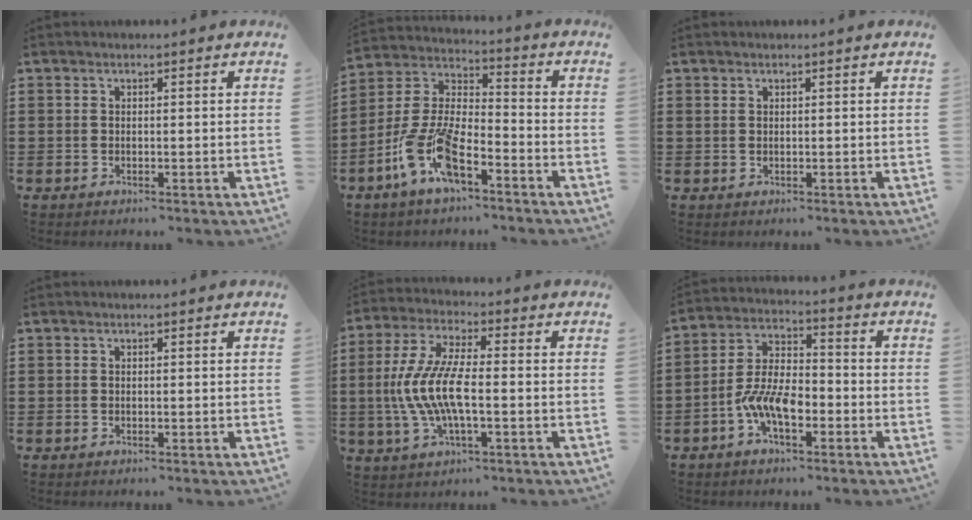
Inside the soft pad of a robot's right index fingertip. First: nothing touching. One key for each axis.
{"total": 11.3, "fx": -6.8, "fy": 4.0, "fz": 8.2, "tx": -0.200, "ty": -0.004, "tz": -0.135}
{"total": 0.6, "fx": 0.5, "fy": 0.4, "fz": 0.2, "tx": -0.006, "ty": 0.002, "tz": 0.009}
{"total": 0.0}
{"total": 9.4, "fx": -1.9, "fy": 3.1, "fz": 8.6, "tx": -0.202, "ty": -0.015, "tz": -0.044}
{"total": 7.7, "fx": -3.3, "fy": 3.6, "fz": 6.0, "tx": -0.147, "ty": -0.003, "tz": -0.071}